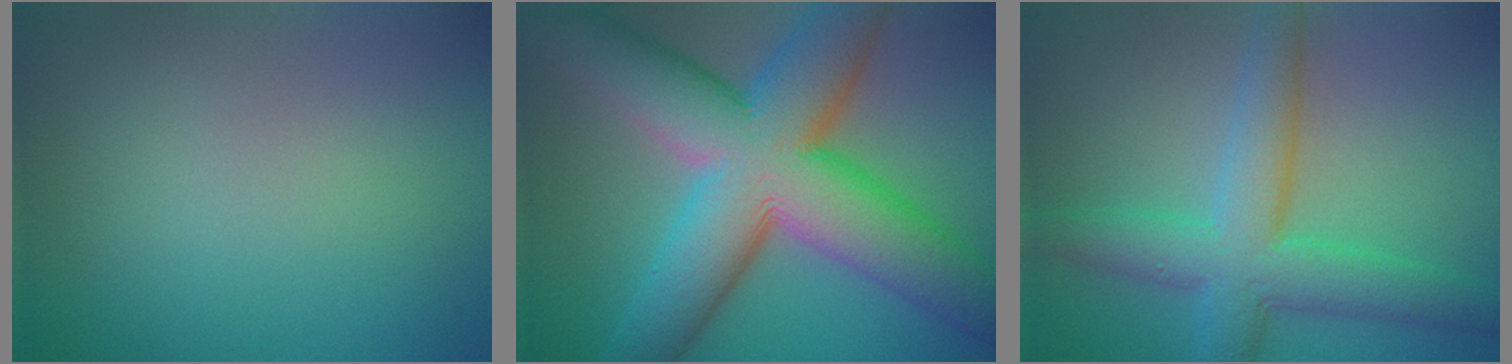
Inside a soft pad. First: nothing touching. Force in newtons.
{"total": 15.8, "press": 15.8, "slide": 0.8}
{"total": 6.7, "press": 6.7, "slide": 0.1}